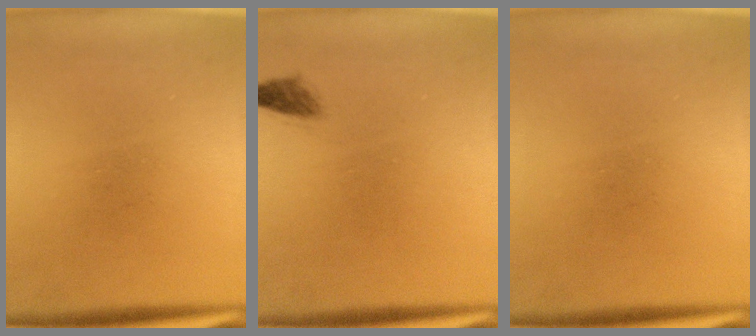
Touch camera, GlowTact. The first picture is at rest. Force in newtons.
{"total": 1.3}
{"total": 0.0}